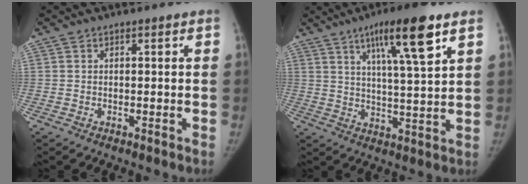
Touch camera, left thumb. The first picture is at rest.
{"total": 13.5, "force": [7.2, 1.6, 11.2], "torque": [-0.180, -0.030, 0.117]}